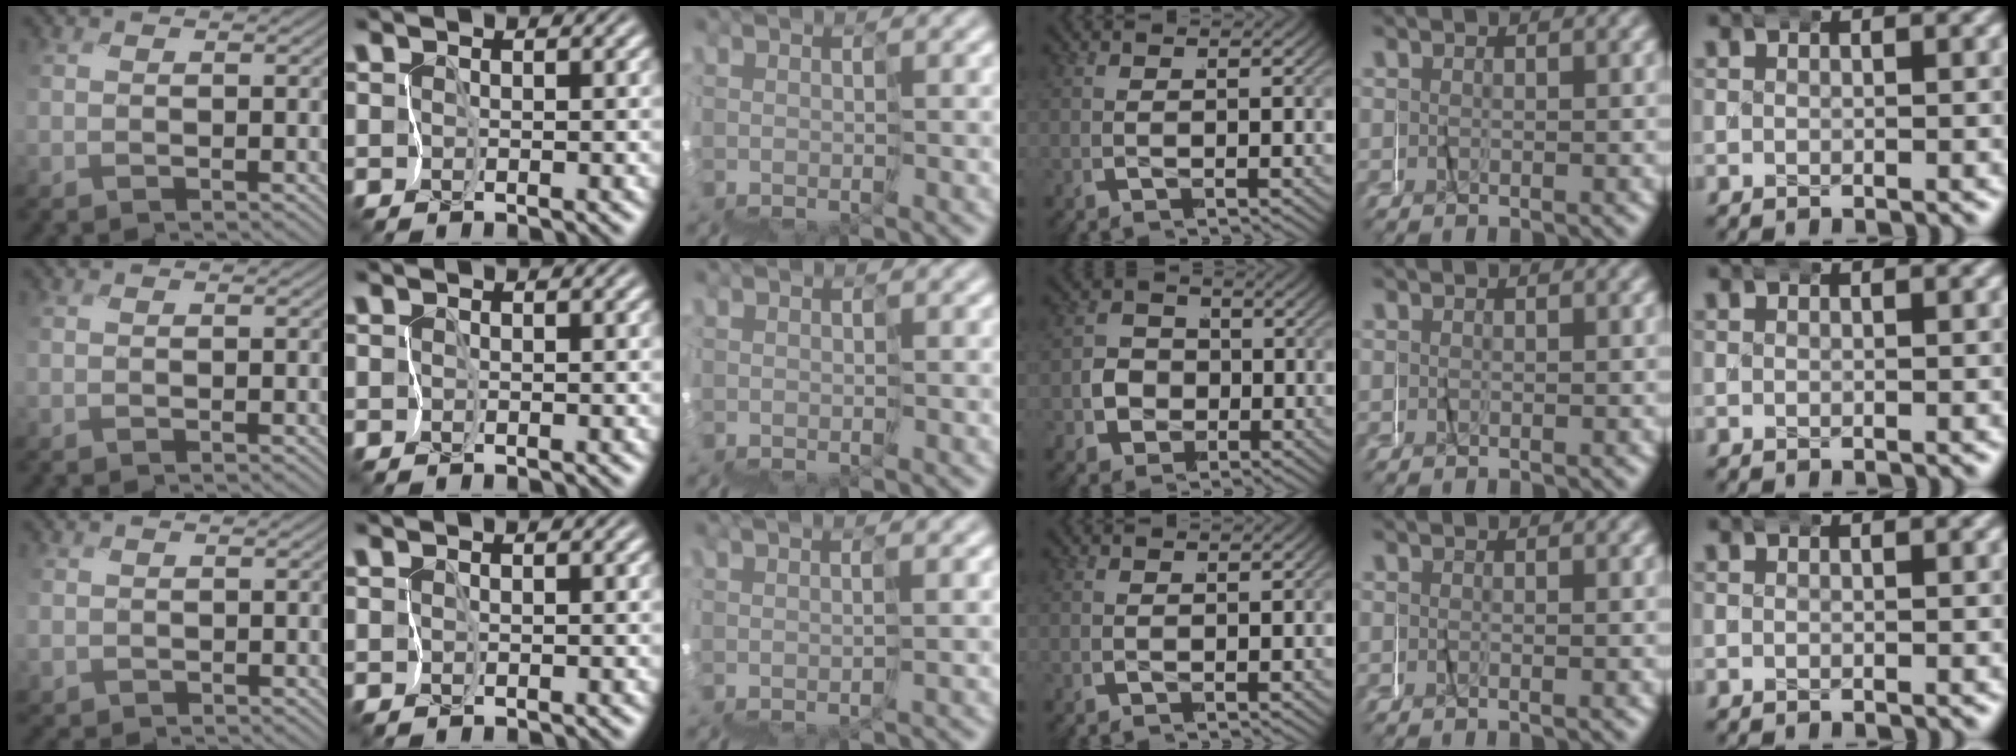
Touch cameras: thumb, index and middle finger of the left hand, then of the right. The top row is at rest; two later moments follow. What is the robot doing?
{"motion": "wrap", "object": "masking tape"}